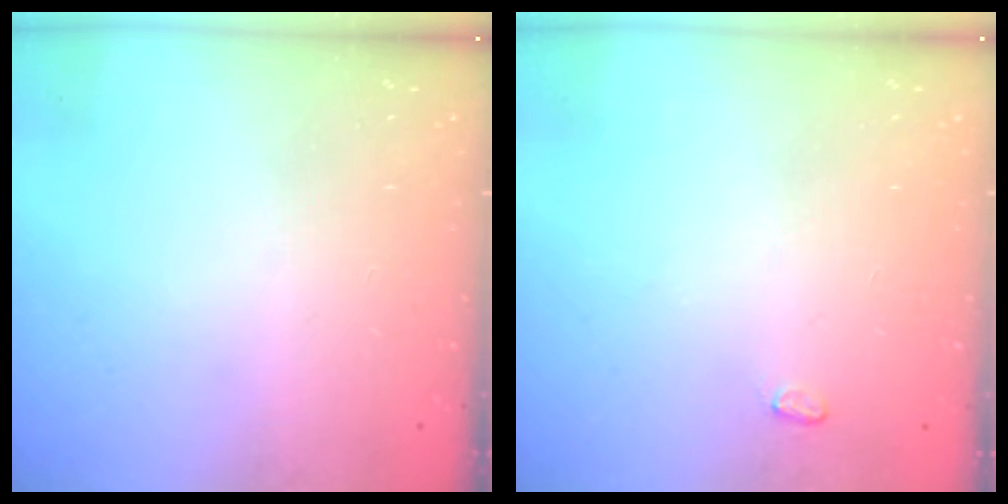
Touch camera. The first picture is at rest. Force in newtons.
{"total": 2.6, "press": 2.6, "slide": 0.3}